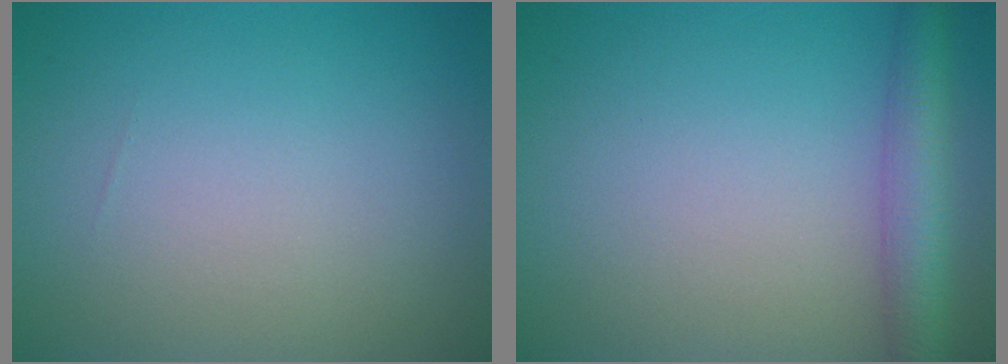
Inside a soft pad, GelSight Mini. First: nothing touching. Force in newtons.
{"total": 4.2, "press": 4.2, "slide": 0.1}